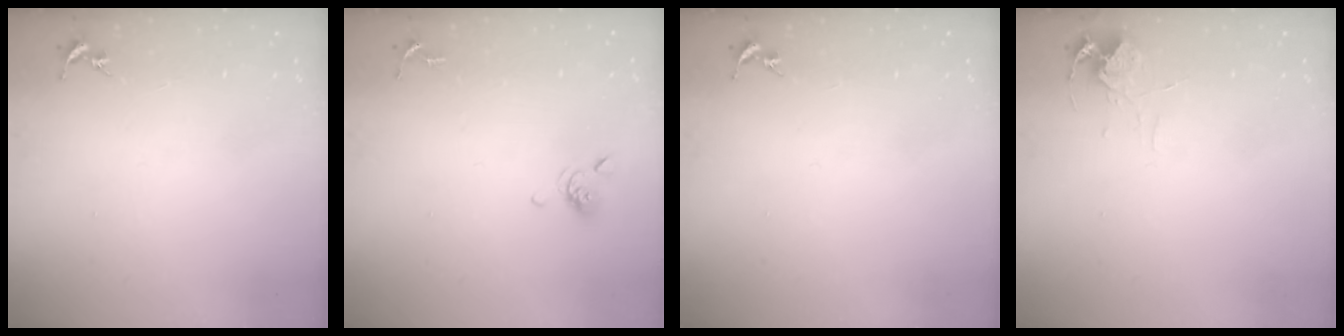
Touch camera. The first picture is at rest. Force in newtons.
{"total": 6.0, "press": 5.9, "slide": 1.2}
{"total": 0.0}
{"total": 7.1, "press": 7.1, "slide": 0.5}